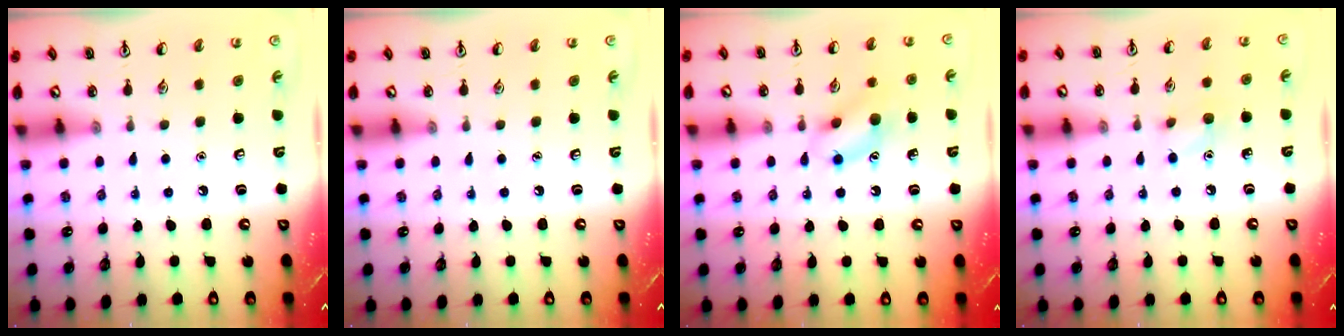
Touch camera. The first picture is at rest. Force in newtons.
{"total": 0.0}
{"total": 11.0, "press": 10.9, "slide": 0.8}
{"total": 6.2, "press": 5.9, "slide": 1.9}